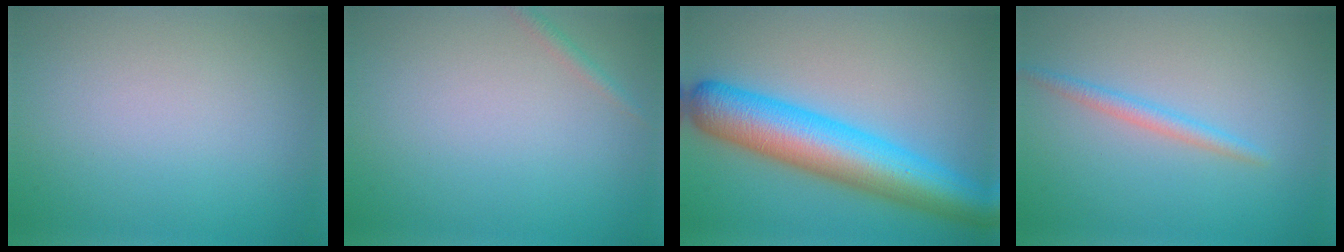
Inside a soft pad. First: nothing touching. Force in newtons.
{"total": 0.9, "press": 0.9, "slide": 0.0}
{"total": 9.8, "press": 9.8, "slide": 0.3}
{"total": 1.6, "press": 1.6, "slide": 0.0}